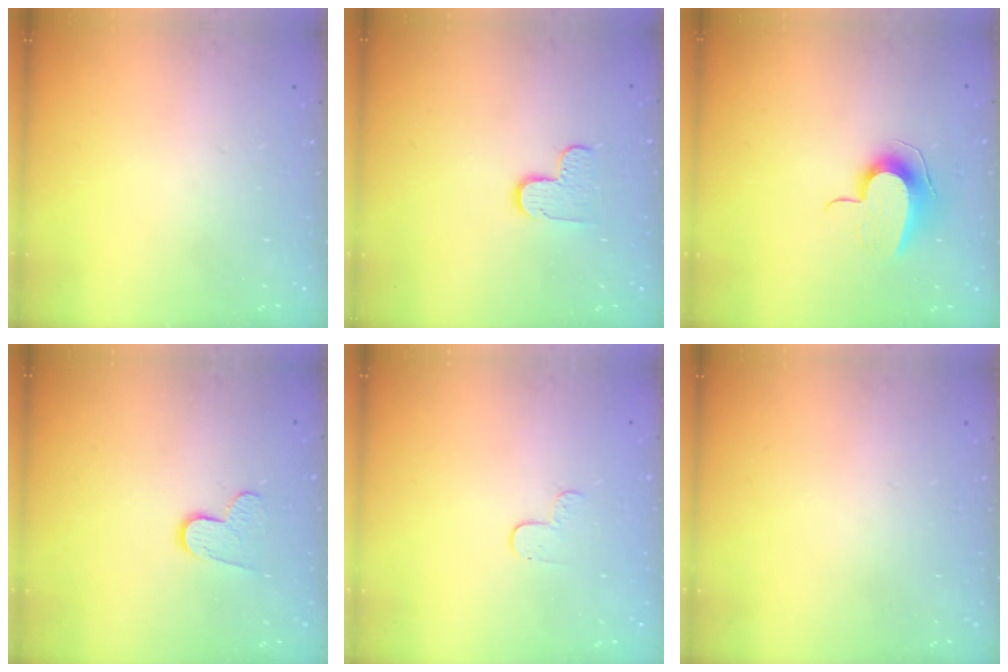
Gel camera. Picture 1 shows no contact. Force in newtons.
{"total": 6.1, "press": 6.1, "slide": 0.4}
{"total": 9.2, "press": 9.2, "slide": 0.5}
{"total": 7.1, "press": 7.1, "slide": 0.5}
{"total": 3.0, "press": 3.0, "slide": 0.3}
{"total": 0.0}